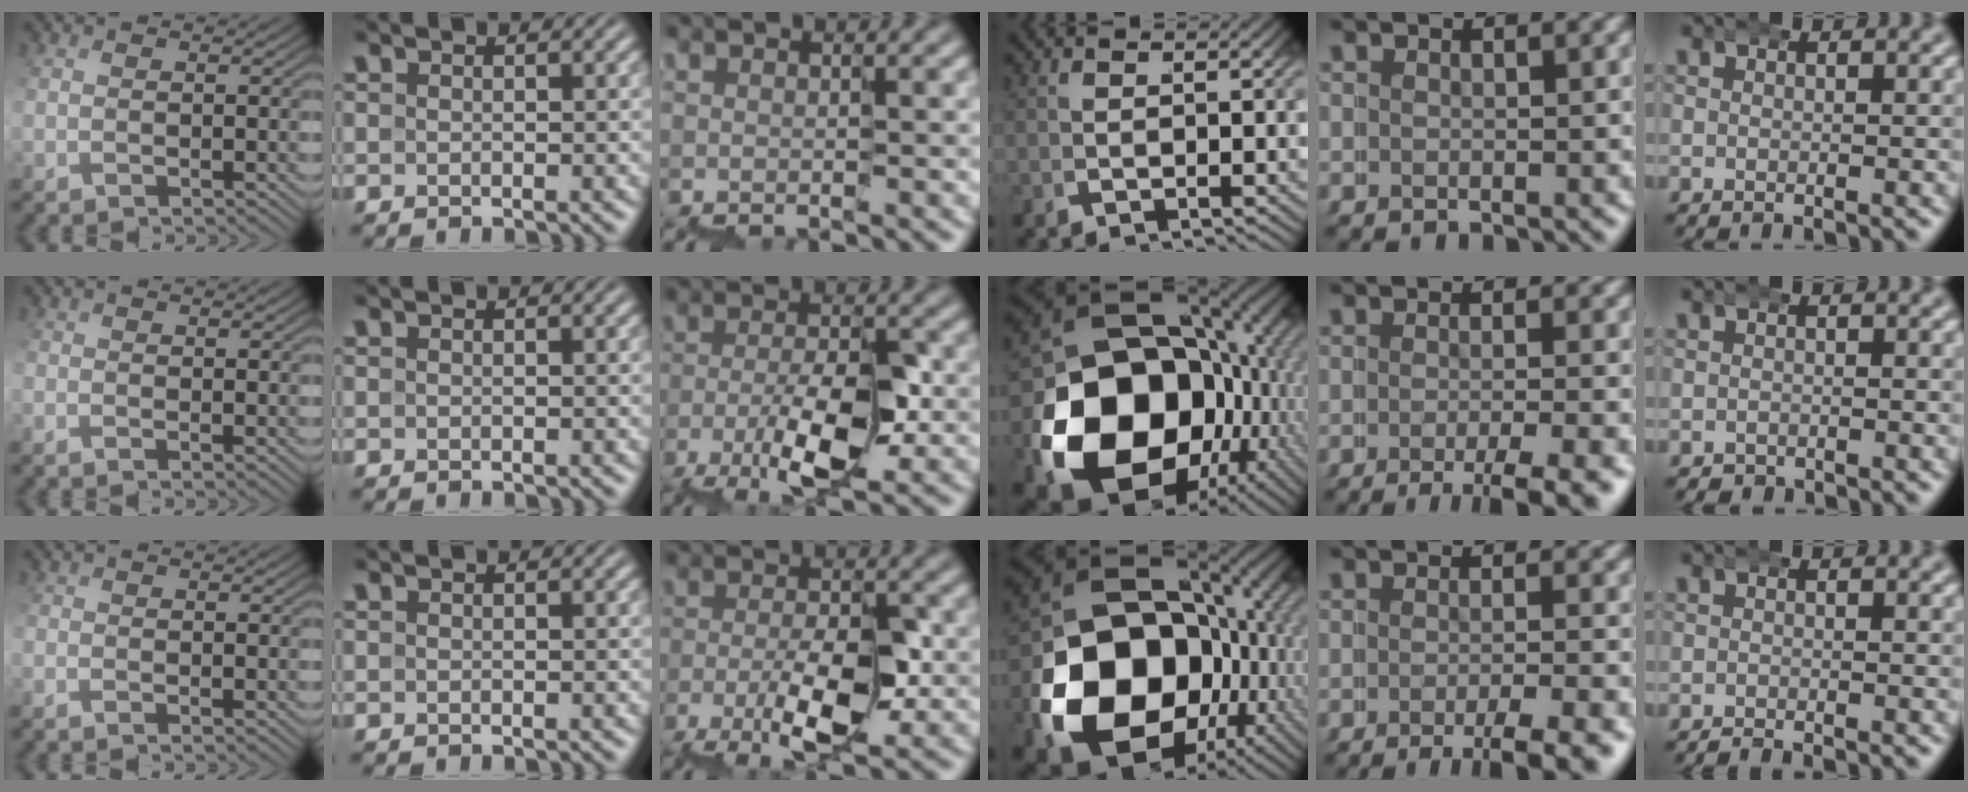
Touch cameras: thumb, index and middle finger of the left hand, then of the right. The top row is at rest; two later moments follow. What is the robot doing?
{"motion": "wrap", "object": "belt"}